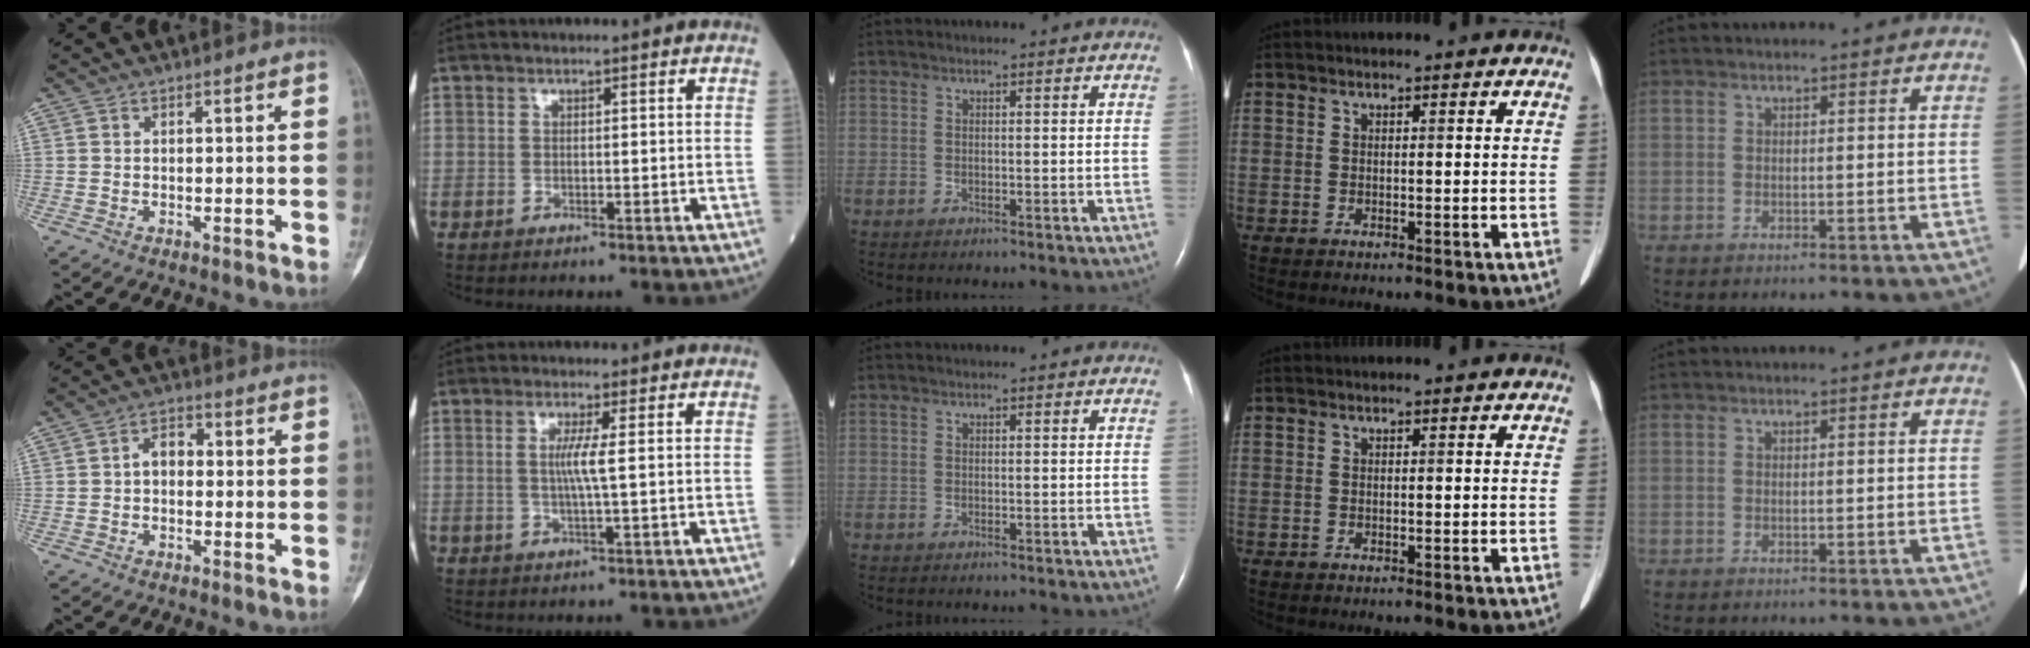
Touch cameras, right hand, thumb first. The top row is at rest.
{"thumb": {"total": 3.7, "force": [-0.2, 2.7, 2.6], "torque": [-0.028, 0.018, -0.012]}, "index": {"total": 3.2, "force": [0.4, -0.7, 3.1], "torque": [-0.066, -0.005, 0.007]}}